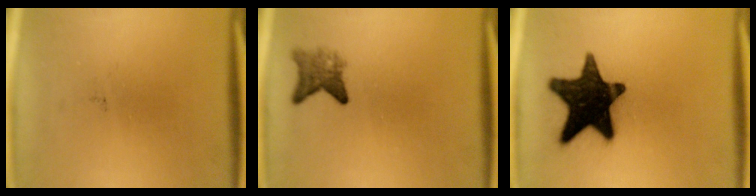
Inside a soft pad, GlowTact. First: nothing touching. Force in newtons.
{"total": 3.1}
{"total": 17.9}